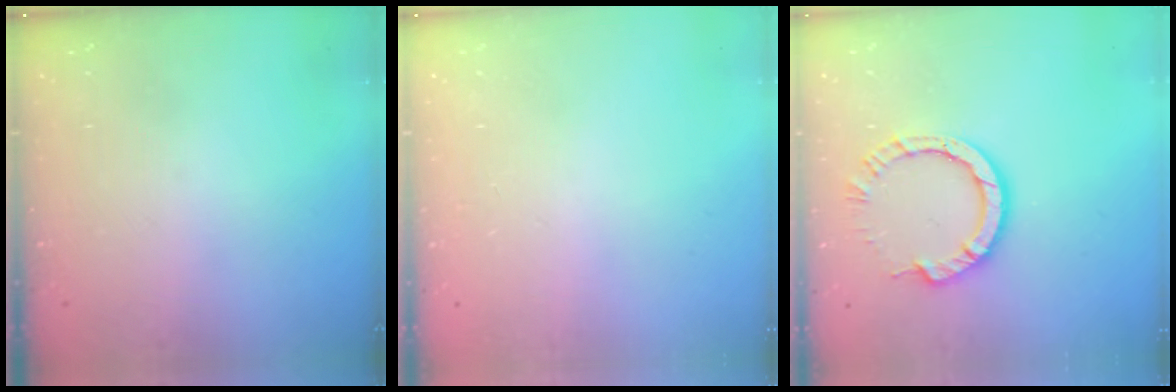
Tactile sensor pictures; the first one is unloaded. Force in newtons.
{"total": 2.4, "press": 2.4, "slide": 0.2}
{"total": 9.2, "press": 9.1, "slide": 0.8}